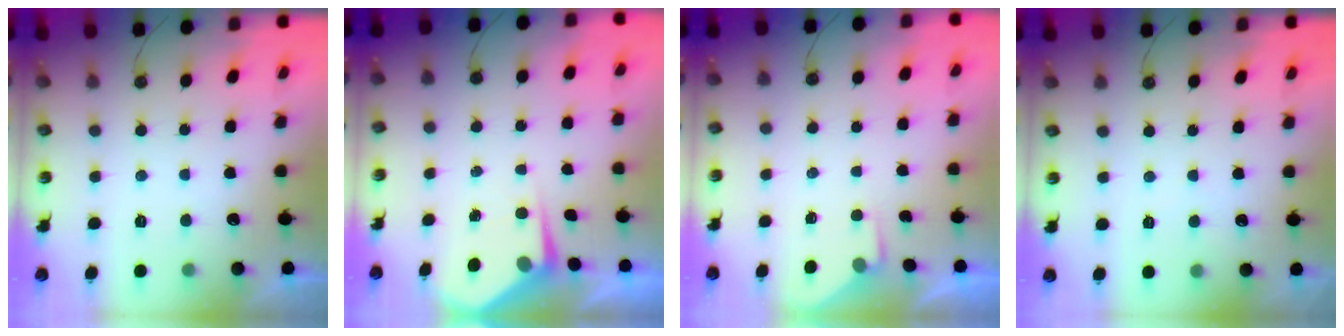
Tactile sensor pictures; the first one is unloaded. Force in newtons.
{"total": 5.4, "press": 5.3, "slide": 0.6}
{"total": 2.8, "press": 2.8, "slide": 0.4}
{"total": 2.1, "press": 2.0, "slide": 0.4}